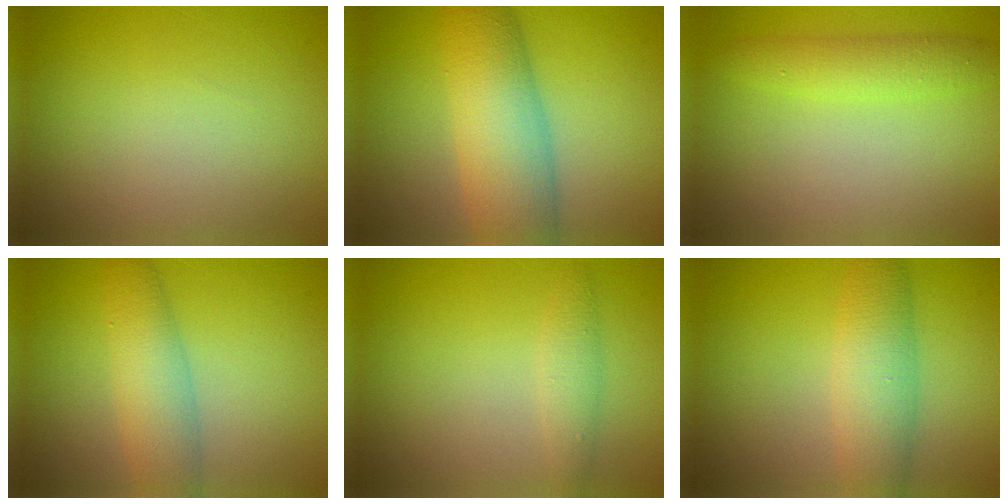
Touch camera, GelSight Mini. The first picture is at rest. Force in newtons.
{"total": 8.3, "press": 8.3, "slide": 0.1}
{"total": 2.8, "press": 2.8, "slide": 0.0}
{"total": 4.6, "press": 4.6, "slide": 0.1}
{"total": 1.6, "press": 1.6, "slide": 0.0}
{"total": 4.7, "press": 4.7, "slide": 0.1}